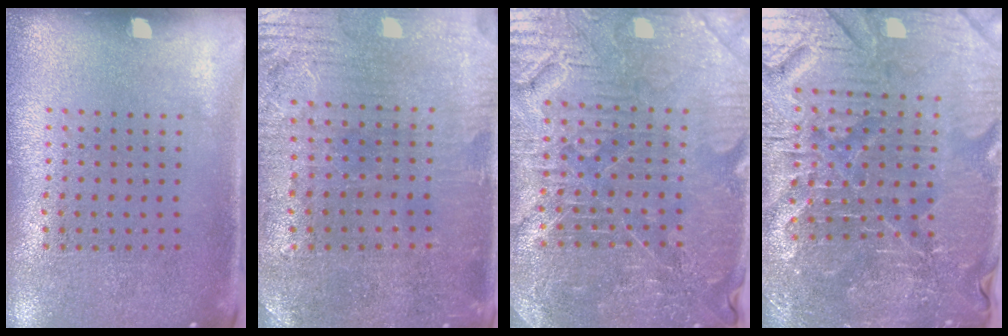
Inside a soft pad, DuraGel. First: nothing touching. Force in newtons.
{"total": 1.0, "press": 0.8, "slide": 0.6}
{"total": 4.6, "press": 4.4, "slide": 1.3}
{"total": 5.6, "press": 5.3, "slide": 1.7}